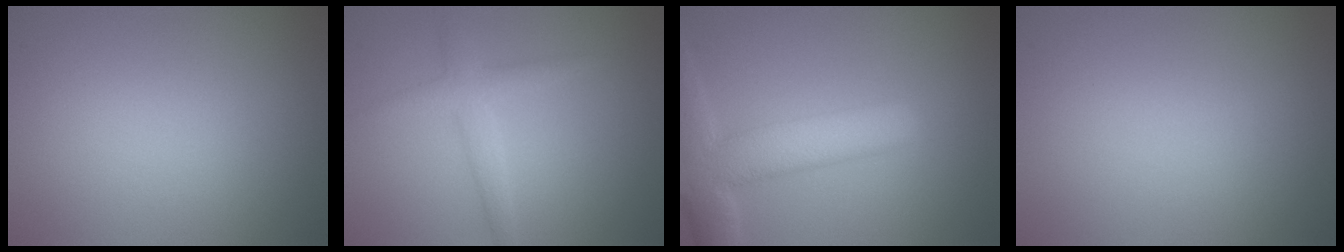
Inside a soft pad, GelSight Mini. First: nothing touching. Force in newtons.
{"total": 2.3, "press": 2.3, "slide": 0.1}
{"total": 7.0, "press": 7.0, "slide": 0.5}
{"total": 0.0}